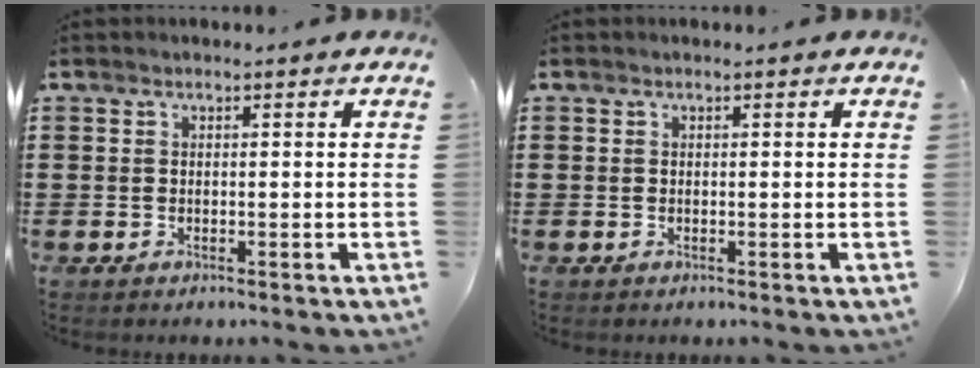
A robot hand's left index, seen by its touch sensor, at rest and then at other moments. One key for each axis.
{"total": 0.0}